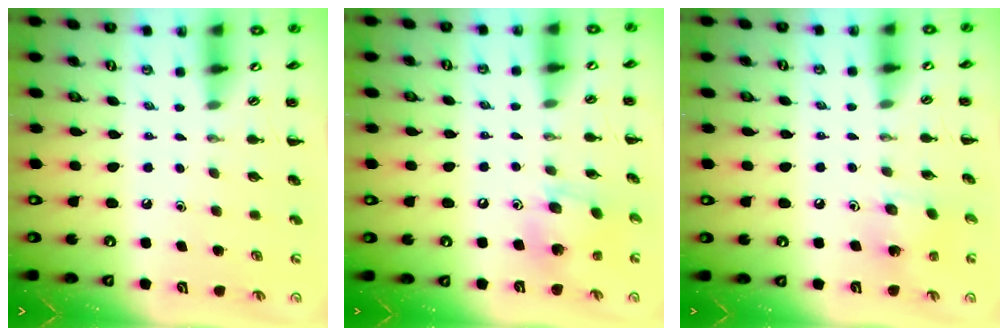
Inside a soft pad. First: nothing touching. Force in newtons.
{"total": 10.8, "press": 10.5, "slide": 2.6}
{"total": 2.8, "press": 2.8, "slide": 0.5}